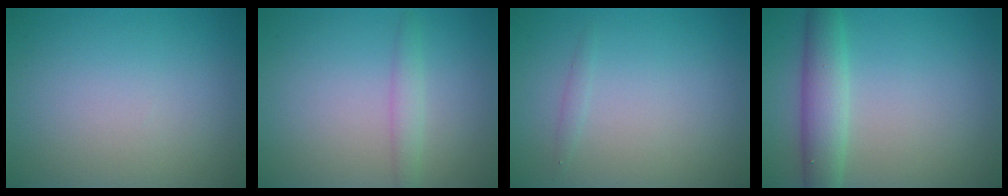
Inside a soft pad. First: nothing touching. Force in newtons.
{"total": 1.5, "press": 1.5, "slide": 0.0}
{"total": 0.6, "press": 0.6, "slide": 0.0}
{"total": 4.0, "press": 4.0, "slide": 0.2}